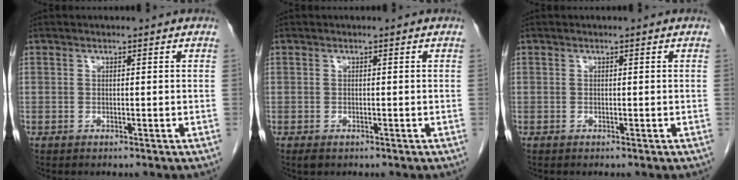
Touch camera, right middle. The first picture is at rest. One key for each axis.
{"total": 1.0, "fx": -0.6, "fy": 0.5, "fz": 0.6, "tx": -0.012, "ty": -0.001, "tz": -0.005}
{"total": 0.0}